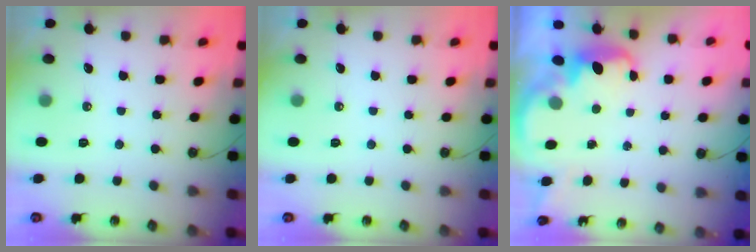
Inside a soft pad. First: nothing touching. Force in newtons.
{"total": 0.0}
{"total": 2.9, "press": 2.9, "slide": 0.6}